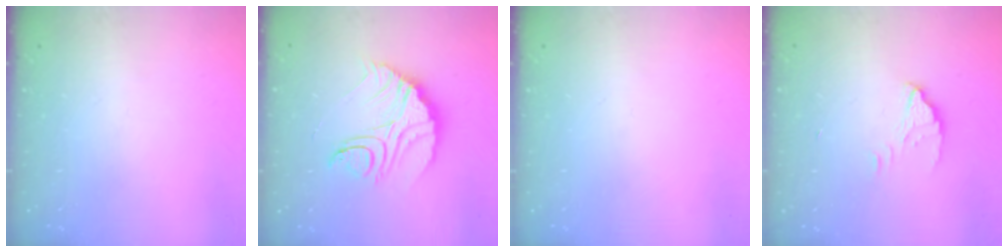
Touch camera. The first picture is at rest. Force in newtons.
{"total": 12.9, "press": 12.9, "slide": 0.9}
{"total": 0.0}
{"total": 2.1, "press": 2.1, "slide": 0.1}